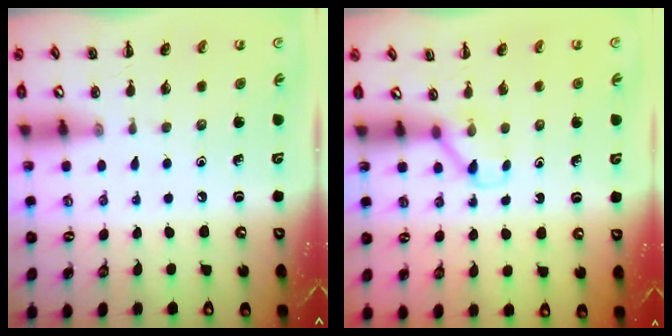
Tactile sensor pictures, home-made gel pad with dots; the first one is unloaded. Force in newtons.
{"total": 2.8, "press": 2.6, "slide": 0.9}